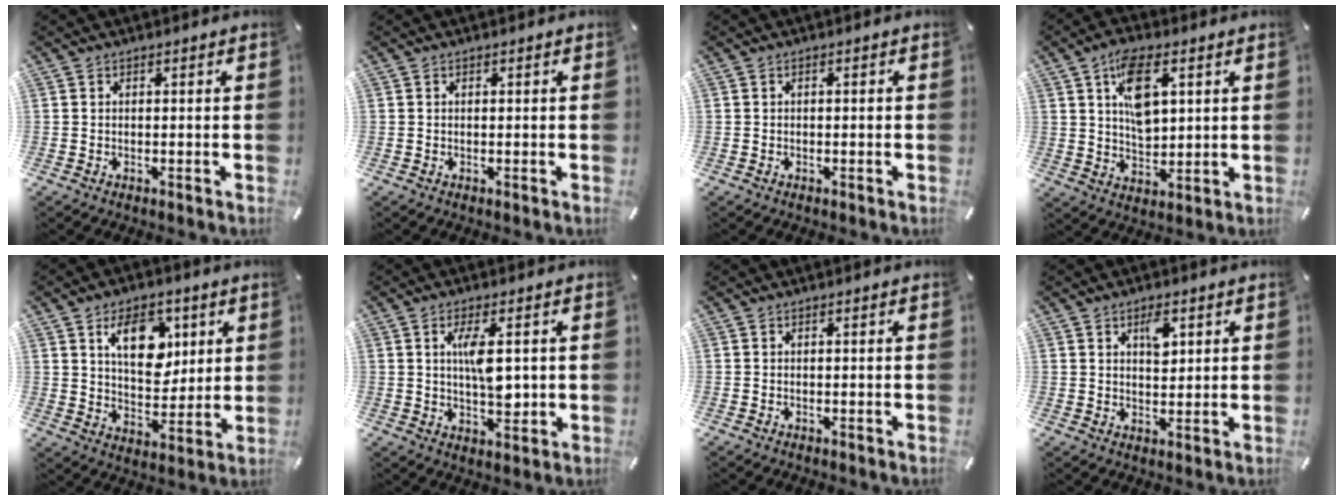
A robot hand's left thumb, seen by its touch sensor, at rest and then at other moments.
{"total": 0.0}
{"total": 0.5, "force": [-0.2, 0.4, 0.3], "torque": [-0.005, 0.002, -0.004]}
{"total": 9.9, "force": [3.8, 5.6, 7.3], "torque": [-0.127, -0.006, 0.064]}
{"total": 12.8, "force": [5.7, 8.4, 7.8], "torque": [-0.122, -0.007, 0.100]}
{"total": 8.2, "force": [1.4, 3.6, 7.3], "torque": [-0.131, -0.007, 0.015]}
{"total": 0.0}
{"total": 4.8, "force": [2.1, 2.8, 3.2], "torque": [-0.031, -0.009, 0.028]}